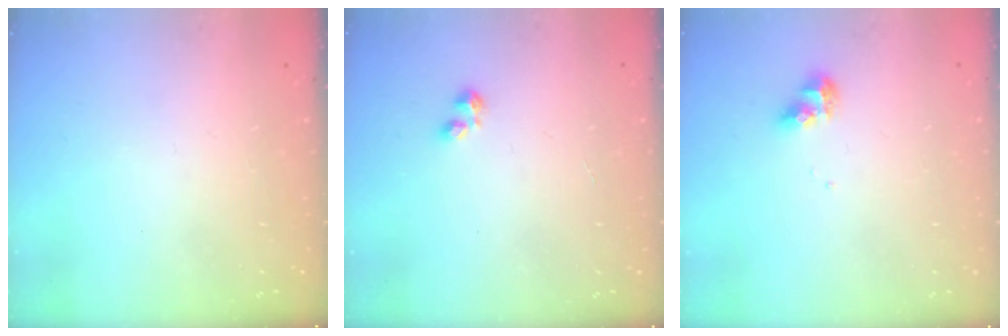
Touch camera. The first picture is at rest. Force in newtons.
{"total": 1.8, "press": 1.7, "slide": 0.5}
{"total": 7.7, "press": 7.7, "slide": 0.6}